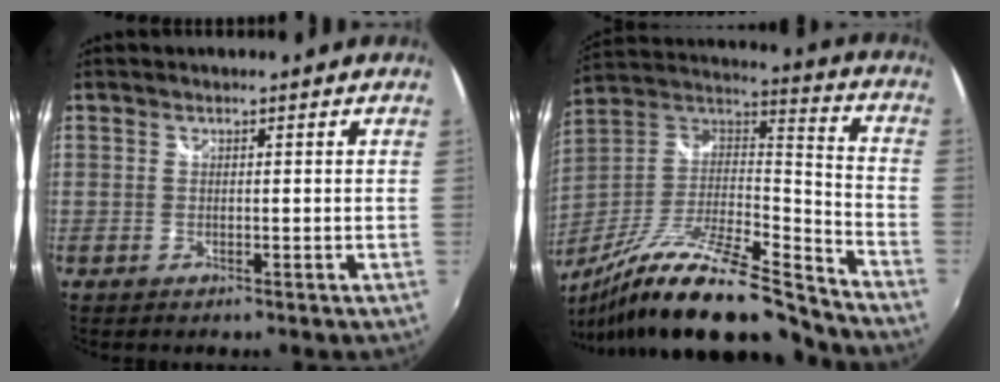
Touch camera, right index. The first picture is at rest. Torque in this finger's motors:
{"motor_torque": [1.07, -1.07, 0.23, 0.13]}